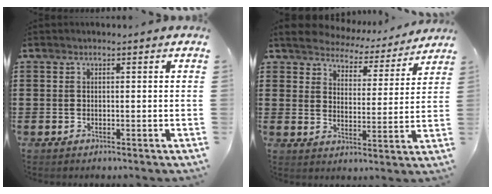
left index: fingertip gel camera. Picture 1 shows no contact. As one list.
[{"total": 4.7, "force": [4.6, 0.3, -0.1], "torque": [-0.029, -0.036, 0.077]}]